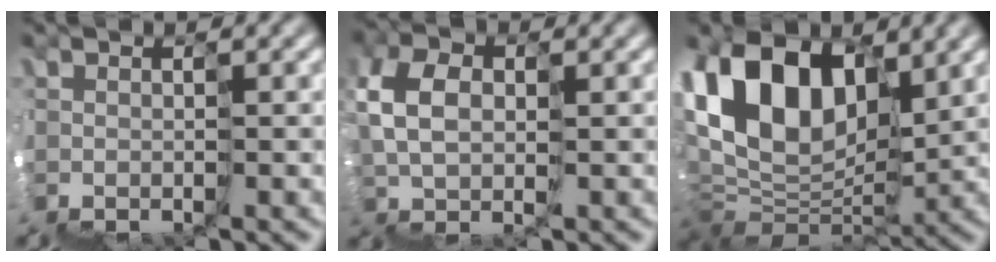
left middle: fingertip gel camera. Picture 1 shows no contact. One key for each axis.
{"total": 2.7, "fx": 1.9, "fy": 1.3, "fz": 1.4, "tx": -0.031, "ty": 0.027, "tz": 0.039}
{"total": 9.3, "fx": 6.4, "fy": 4.0, "fz": 5.4, "tx": -0.108, "ty": 0.030, "tz": 0.116}